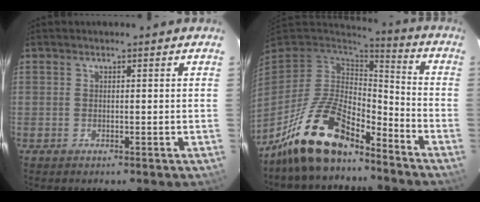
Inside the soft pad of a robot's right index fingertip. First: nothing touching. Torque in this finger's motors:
{"motor_torque": [1.05, -1.10, 1.05, 0.21]}